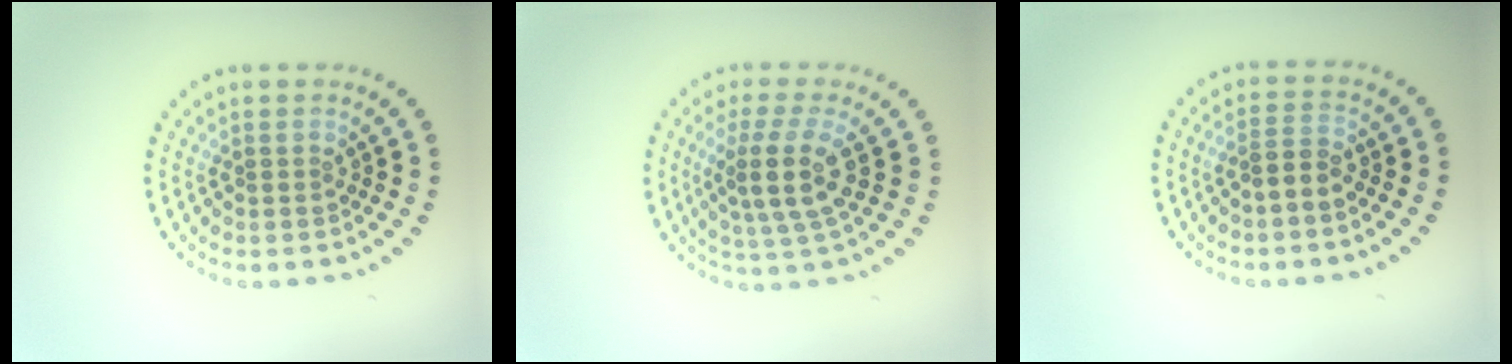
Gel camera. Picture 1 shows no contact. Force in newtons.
{"total": 3.9, "press": 3.3, "slide": 2.2}
{"total": 1.7, "press": 1.5, "slide": 0.9}